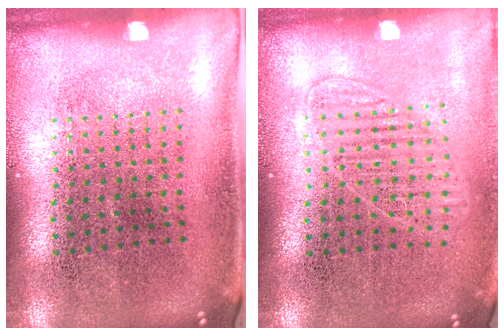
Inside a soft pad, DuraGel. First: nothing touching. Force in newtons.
{"total": 1.4, "press": 1.2, "slide": 0.7}